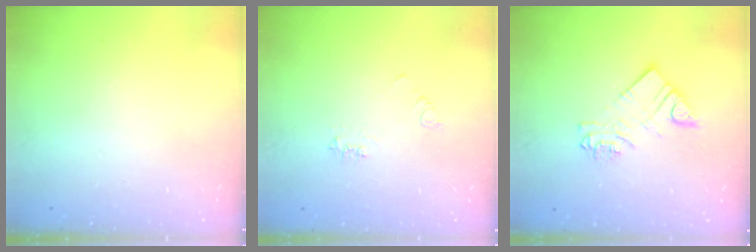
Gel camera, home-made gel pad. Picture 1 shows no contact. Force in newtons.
{"total": 4.5, "press": 4.5, "slide": 0.7}
{"total": 6.1, "press": 6.1, "slide": 0.3}